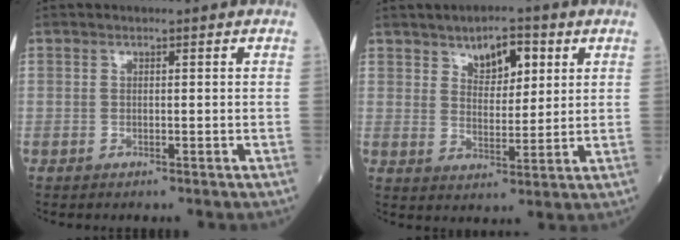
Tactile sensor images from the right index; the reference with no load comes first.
{"total": 6.5, "force": [3.3, 3.2, 4.6], "torque": [-0.068, 0.005, 0.056]}